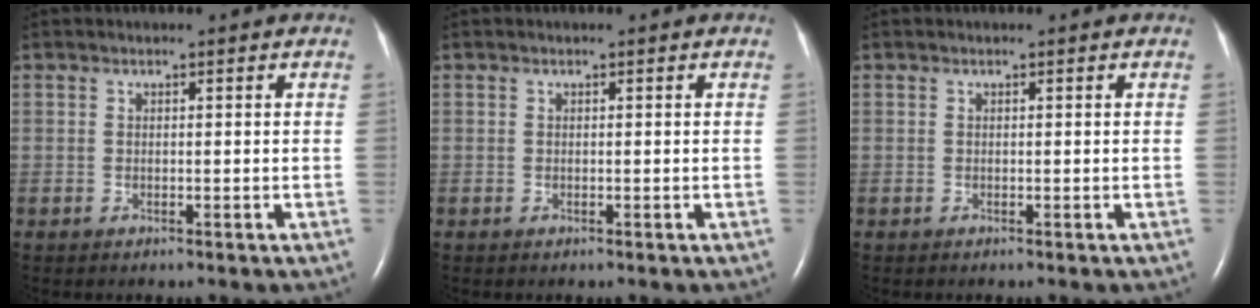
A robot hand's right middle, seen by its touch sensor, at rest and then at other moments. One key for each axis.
{"total": 0.0}
{"total": 0.0}